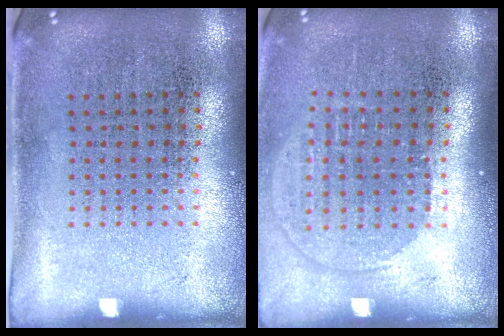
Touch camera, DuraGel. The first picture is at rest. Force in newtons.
{"total": 1.4, "press": 1.1, "slide": 0.7}